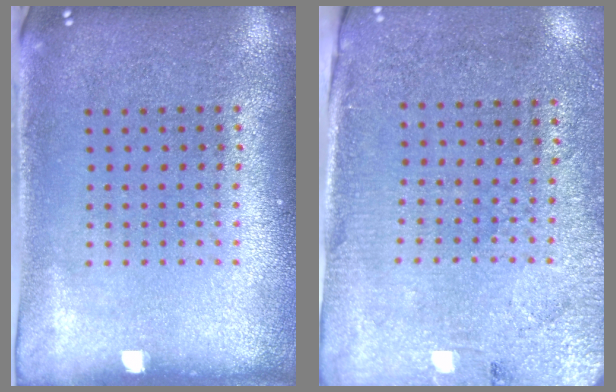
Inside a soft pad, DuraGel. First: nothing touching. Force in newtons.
{"total": 2.7, "press": 2.4, "slide": 1.3}